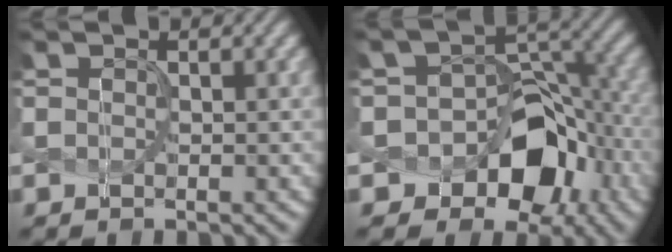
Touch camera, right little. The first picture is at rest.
{"total": 10.0, "force": [-4.5, 7.1, 5.5], "torque": [-0.053, 0.017, -0.073]}